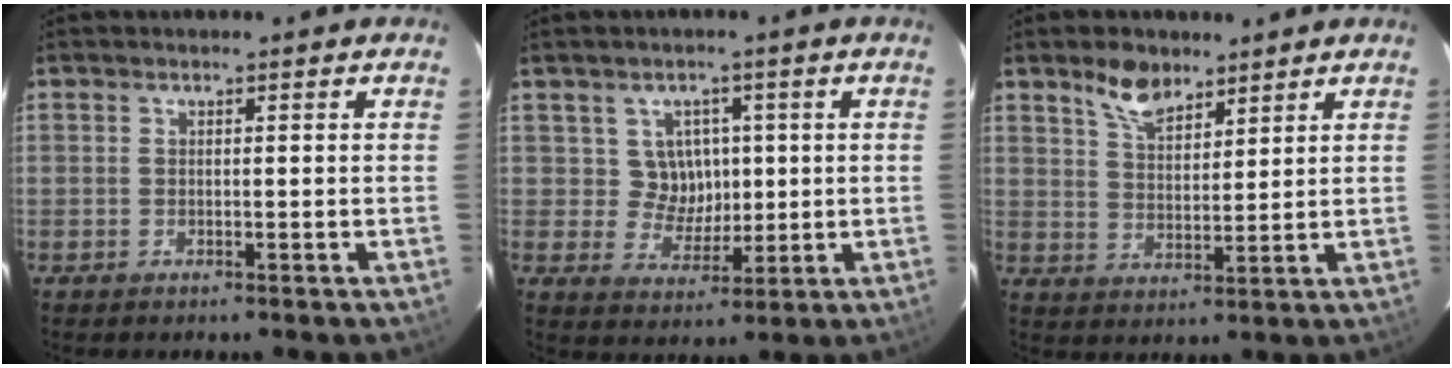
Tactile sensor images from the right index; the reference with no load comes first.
{"total": 6.0, "force": [1.0, 5.8, 1.2], "torque": [-0.018, 0.010, 0.023]}
{"total": 6.8, "force": [5.0, 3.3, 3.2], "torque": [-0.051, 0.003, 0.095]}